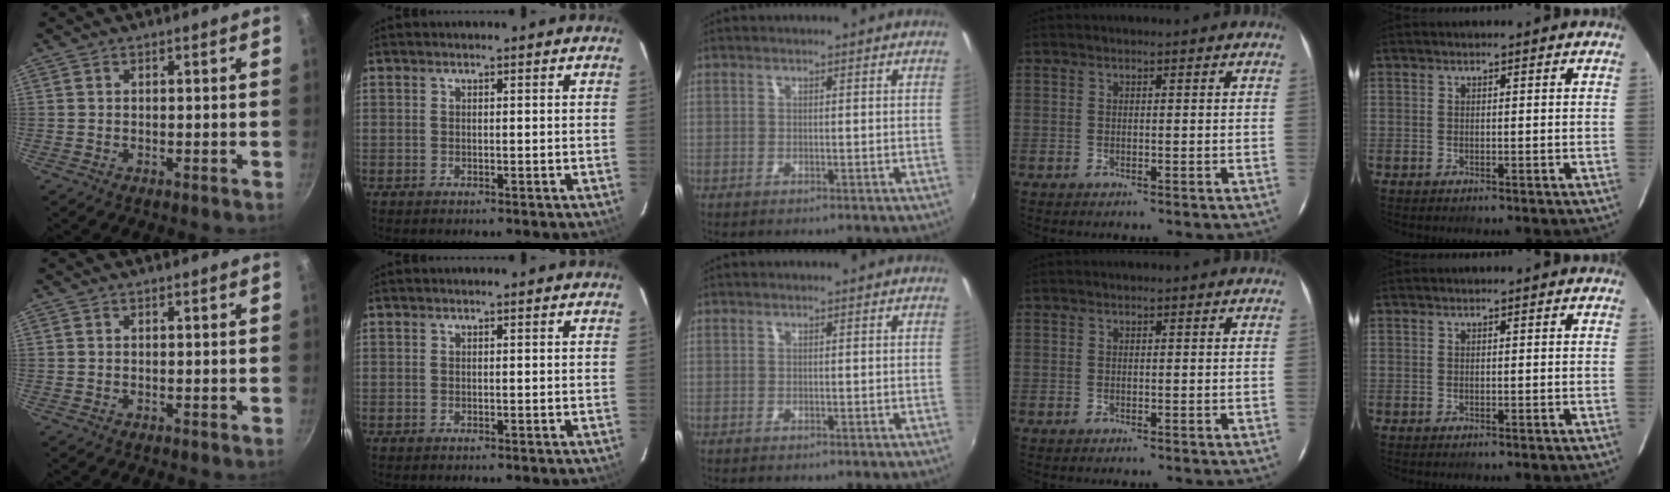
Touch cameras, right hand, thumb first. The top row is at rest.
{}